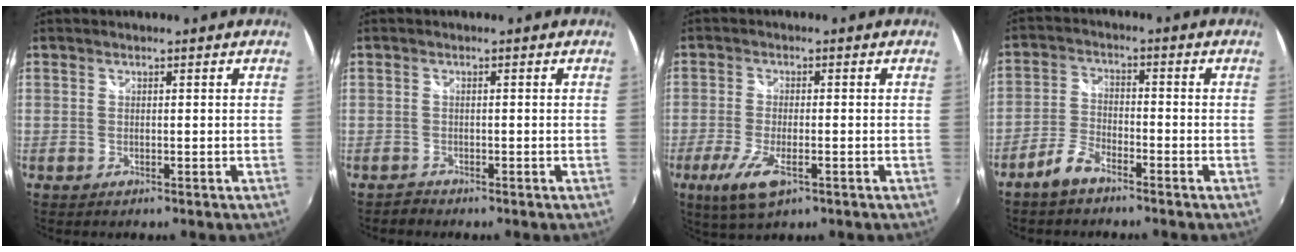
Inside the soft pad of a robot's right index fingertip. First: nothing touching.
{"total": 1.3, "force": [-1.1, 0.7, -0.4], "torque": [0.003, 0.005, -0.020]}
{"total": 7.9, "force": [-3.9, 2.6, 6.4], "torque": [-0.143, -0.023, -0.069]}
{"total": 5.0, "force": [-3.9, 1.7, 2.6], "torque": [-0.067, 0.009, -0.078]}